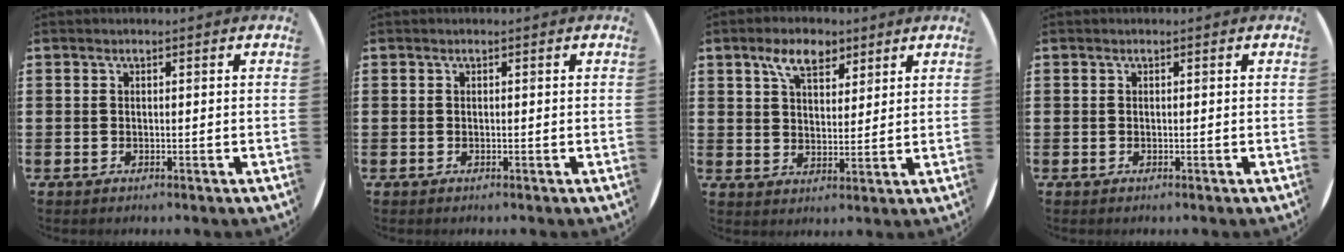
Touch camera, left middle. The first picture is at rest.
{"total": 0.0}
{"total": 6.2, "force": [4.2, 3.1, 3.4], "torque": [-0.063, 0.001, 0.074]}
{"total": 0.0}